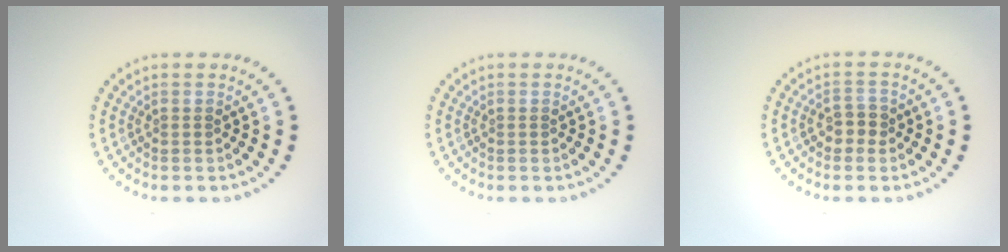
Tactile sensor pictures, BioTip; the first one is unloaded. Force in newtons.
{"total": 0.0}
{"total": 1.9, "press": 1.8, "slide": 0.6}